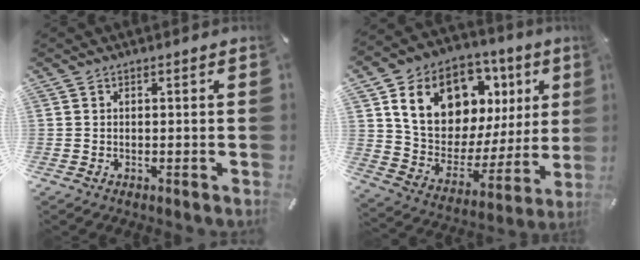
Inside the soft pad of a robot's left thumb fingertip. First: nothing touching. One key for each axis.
{"total": 18.1, "fx": 9.0, "fy": 12.4, "fz": 9.5, "tx": -0.163, "ty": -0.055, "tz": 0.168}